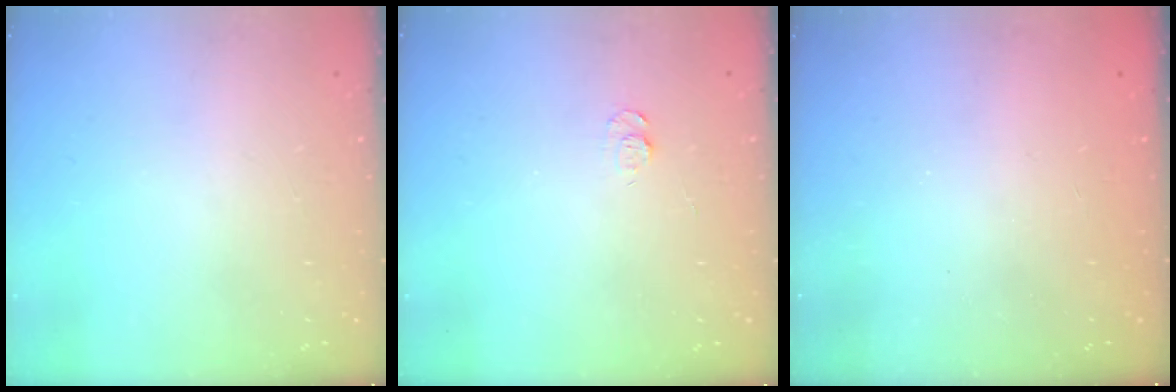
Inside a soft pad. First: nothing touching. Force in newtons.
{"total": 4.3, "press": 4.2, "slide": 0.5}
{"total": 2.3, "press": 2.2, "slide": 0.8}